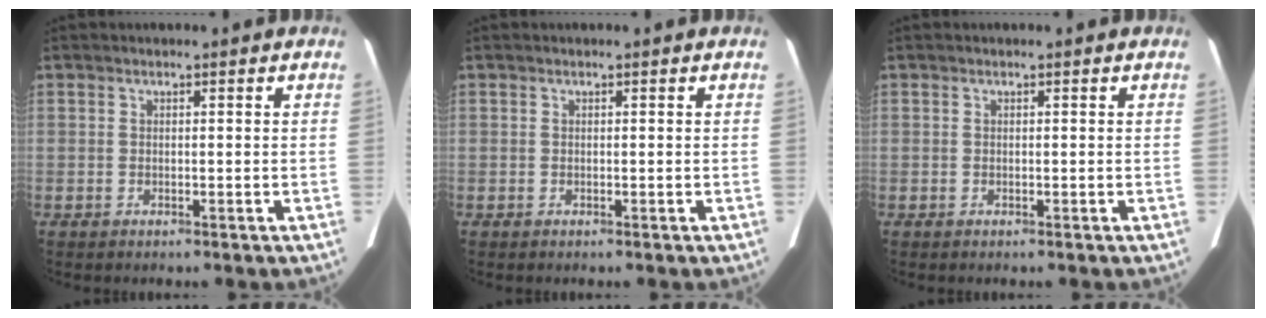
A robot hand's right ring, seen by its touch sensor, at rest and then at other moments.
{"total": 0.0}
{"total": 0.0}